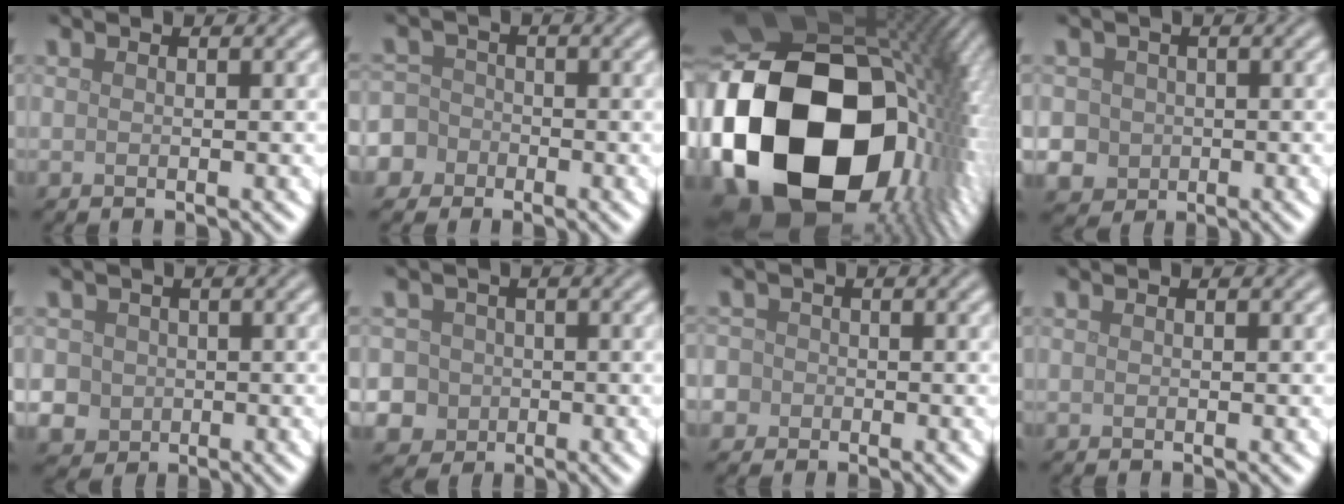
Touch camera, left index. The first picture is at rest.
{"total": 5.8, "force": [-3.0, 4.9, 0.9], "torque": [-0.013, 0.000, -0.076]}
{"total": 24.2, "force": [-2.5, 17.4, 16.7], "torque": [-0.372, -0.073, -0.015]}
{"total": 5.0, "force": [-0.3, 4.7, 1.6], "torque": [-0.023, 0.015, -0.022]}
{"total": 3.7, "force": [0.0, 3.6, 1.2], "torque": [-0.011, 0.011, -0.010]}
{"total": 6.8, "force": [-1.0, 6.5, 1.7], "torque": [-0.033, 0.013, -0.044]}
{"total": 4.2, "force": [-1.2, 3.9, 1.1], "torque": [-0.013, 0.008, -0.054]}
{"total": 0.0}